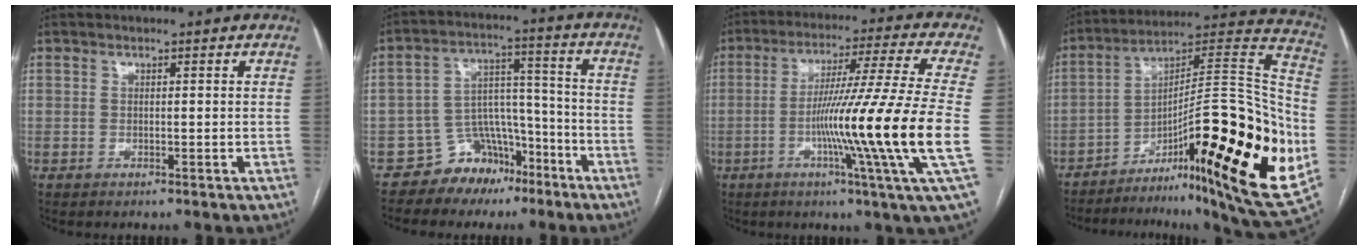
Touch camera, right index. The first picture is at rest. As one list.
[{"total": 9.2, "force": [-6.5, 6.3, 2.1], "torque": [-0.028, 0.057, -0.101]}, {"total": 19.4, "force": [-3.9, -3.2, 18.7], "torque": [-0.298, -0.018, -0.080]}, {"total": 32.9, "force": [-10.5, 5.4, 30.7], "torque": [-0.388, 0.009, -0.160]}]